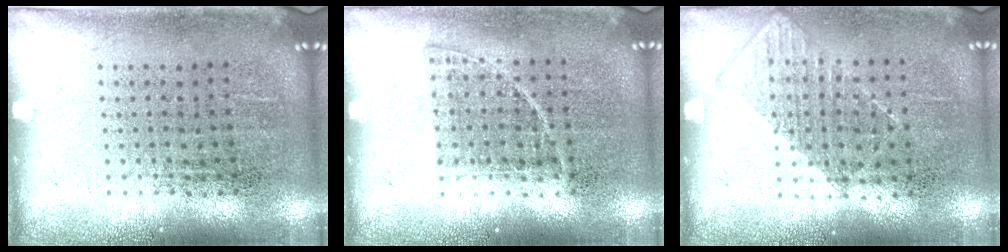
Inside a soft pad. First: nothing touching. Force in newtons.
{"total": 0.8, "press": 0.7, "slide": 0.4}
{"total": 0.8, "press": 0.8, "slide": 0.4}